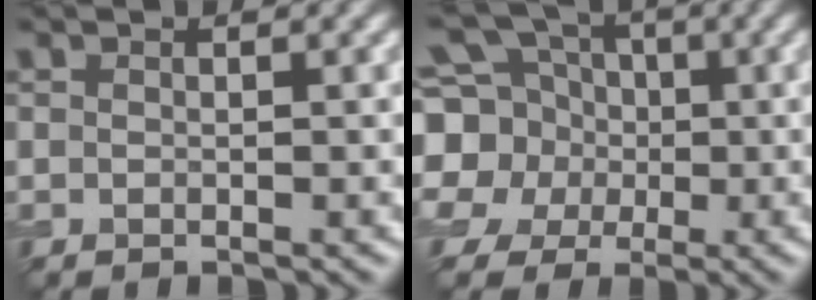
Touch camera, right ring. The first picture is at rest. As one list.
[{"total": 10.6, "force": [1.1, 9.5, 4.5], "torque": [-0.144, 0.018, -0.013]}]